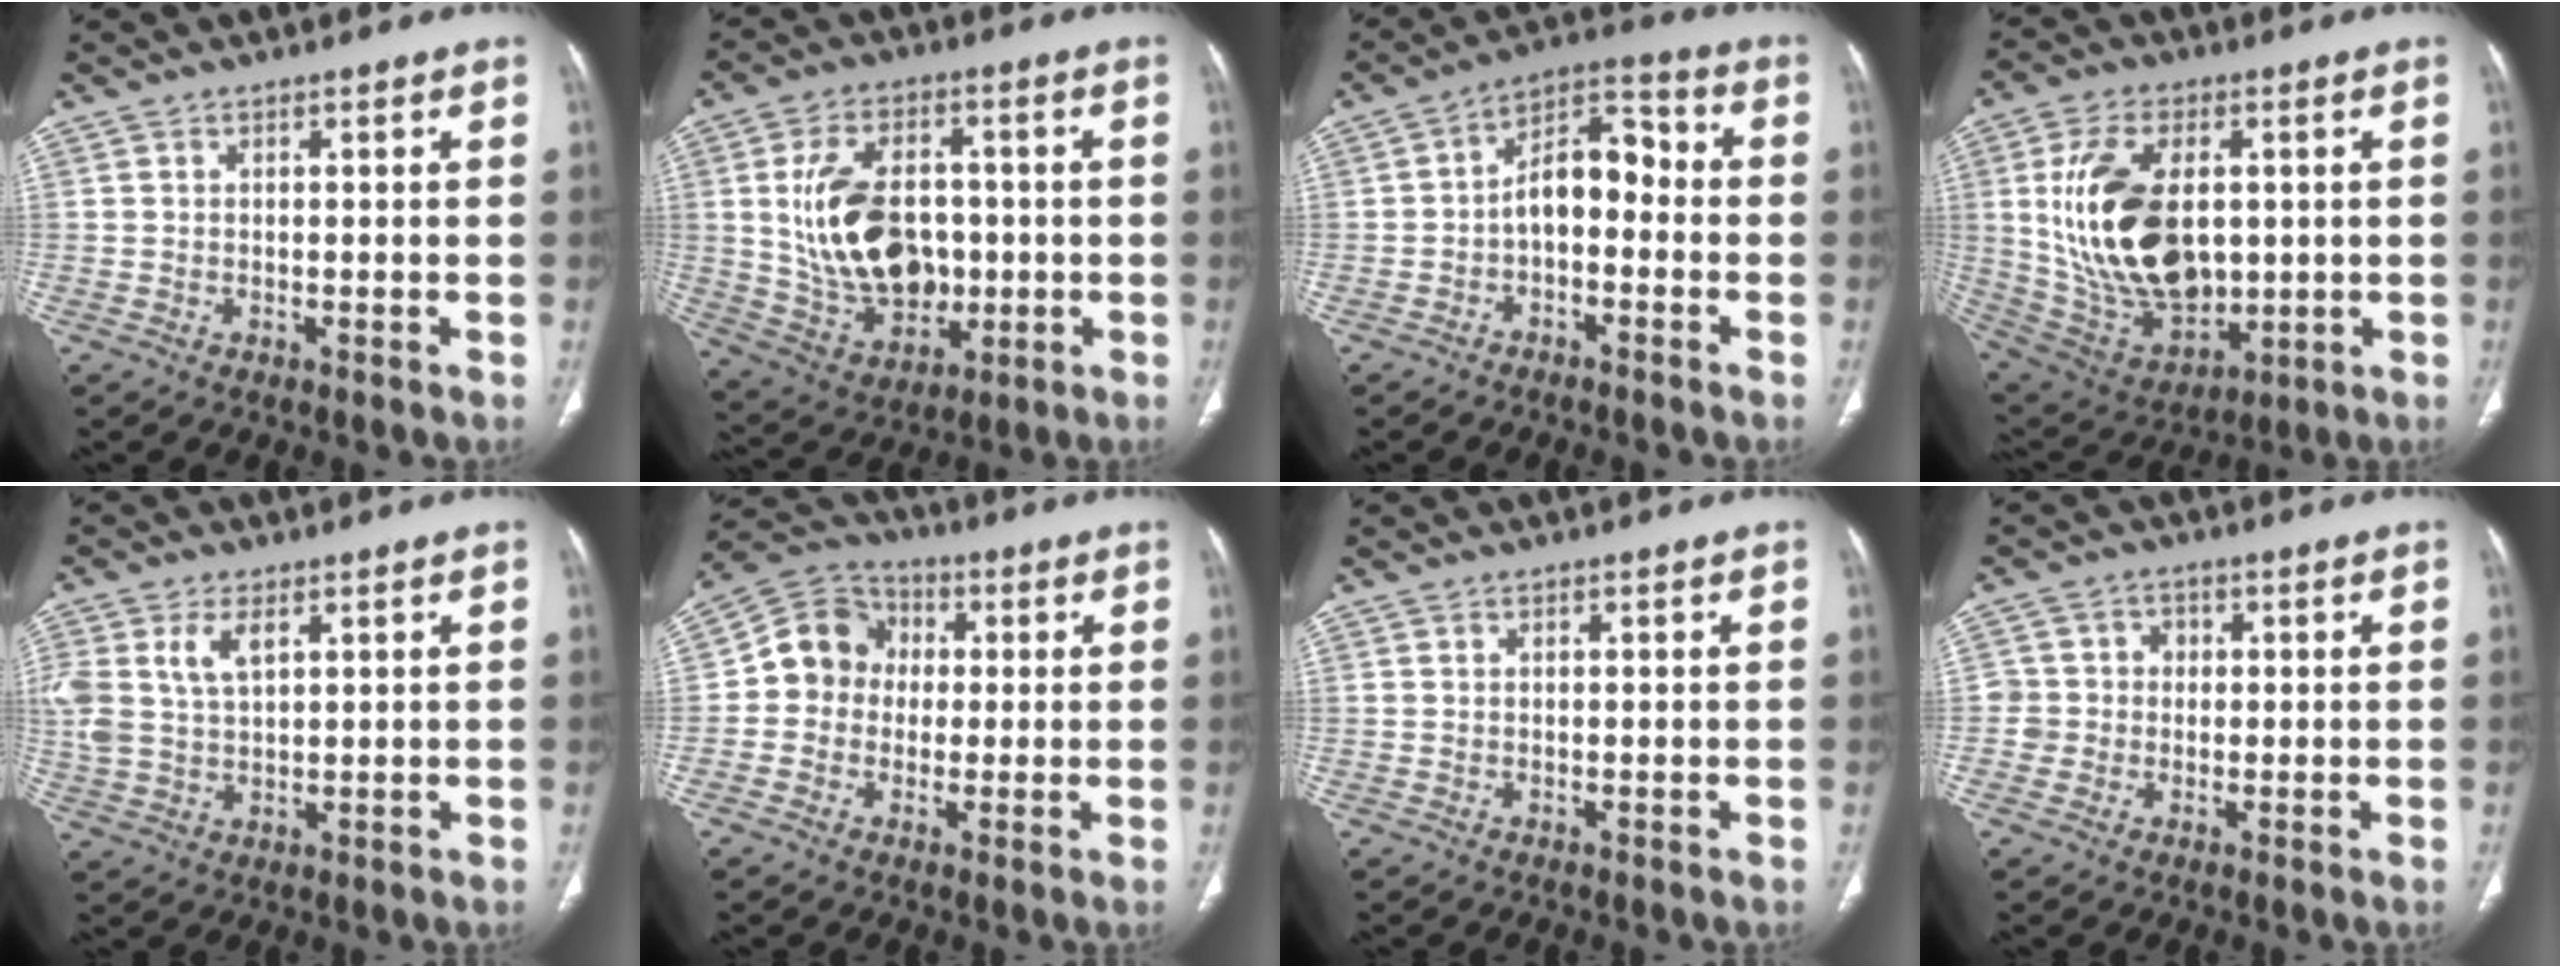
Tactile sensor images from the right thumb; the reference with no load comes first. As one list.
[{"total": 17.2, "force": [0.2, 11.8, 12.6], "torque": [-0.190, 0.002, 0.021]}, {"total": 9.3, "force": [-1.6, 5.5, 7.3], "torque": [-0.094, 0.046, -0.041]}, {"total": 22.2, "force": [2.0, 13.5, 17.5], "torque": [-0.306, -0.016, 0.056]}, {"total": 8.5, "force": [3.2, 4.8, 6.2], "torque": [-0.139, 0.001, 0.070]}, {"total": 9.8, "force": [0.3, 8.8, 4.2], "torque": [-0.047, 0.025, -0.010]}, {"total": 0.0}, {"total": 4.3, "force": [-0.3, 4.3, 0.2], "torque": [0.030, 0.016, -0.012]}]